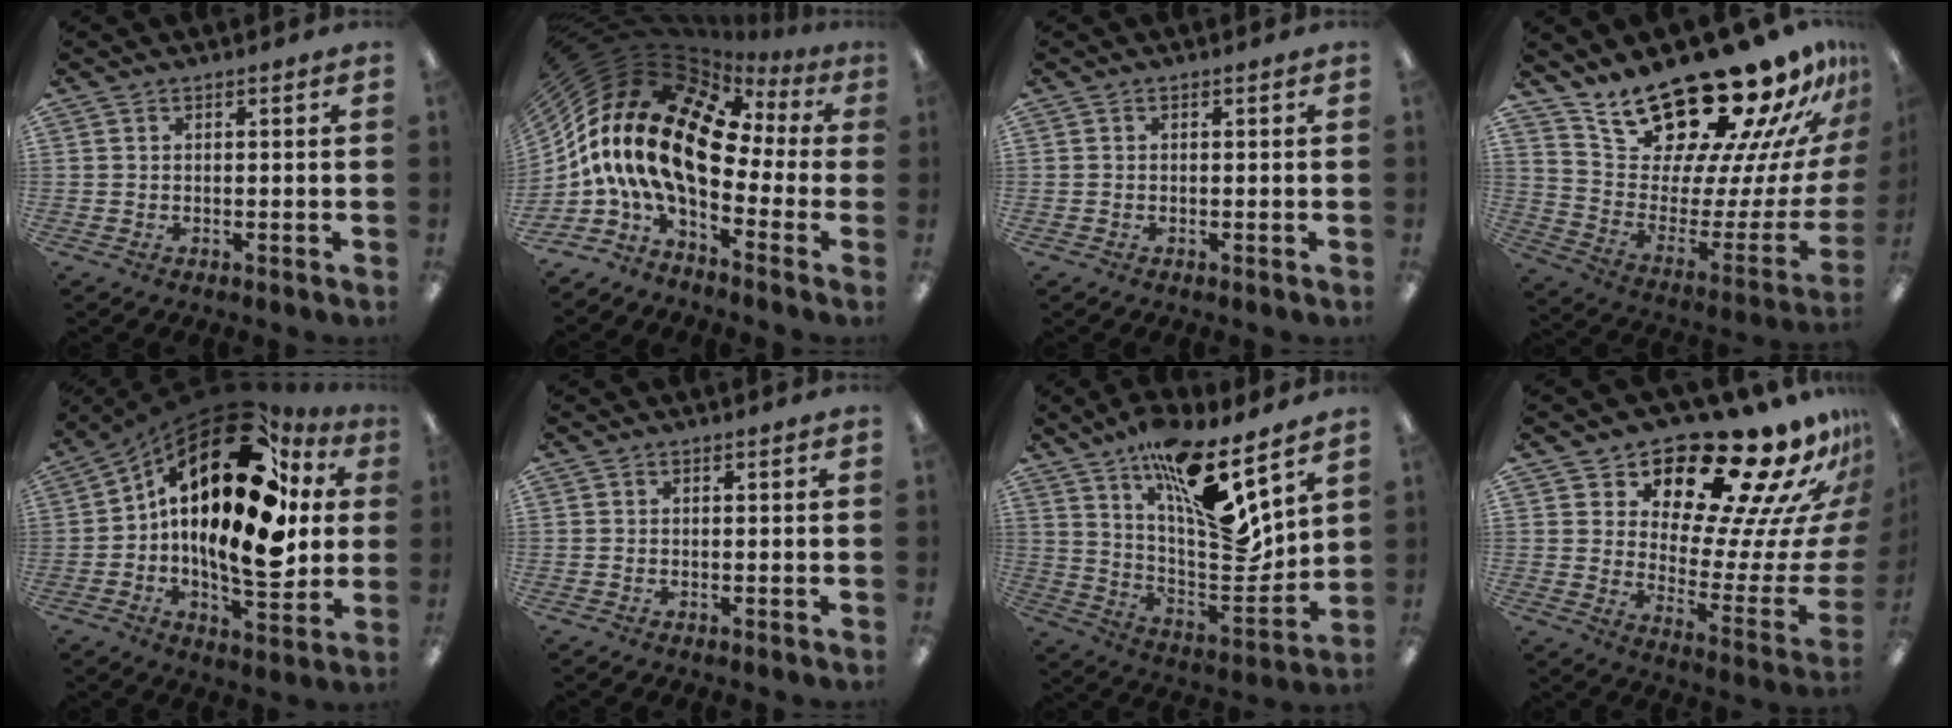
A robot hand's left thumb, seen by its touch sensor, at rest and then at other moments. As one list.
[{"total": 20.1, "force": [0.6, 10.7, 16.9], "torque": [-0.366, -0.024, 0.011]}, {"total": 0.0}, {"total": 25.4, "force": [22.2, 7.2, 9.9], "torque": [-0.156, -0.176, 0.388]}, {"total": 24.6, "force": [6.8, 11.3, 20.7], "torque": [-0.354, -0.060, 0.105]}, {"total": 0.0}, {"total": 17.3, "force": [11.4, 4.4, 12.2], "torque": [-0.192, -0.099, 0.193]}, {"total": 24.1, "force": [19.1, 7.5, 12.6], "torque": [-0.173, -0.150, 0.318]}]